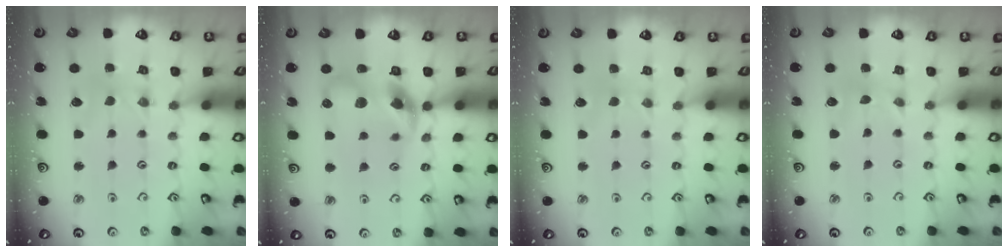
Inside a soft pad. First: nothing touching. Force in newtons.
{"total": 11.2, "press": 11.1, "slide": 1.7}
{"total": 1.1, "press": 1.1, "slide": 0.2}
{"total": 0.0}